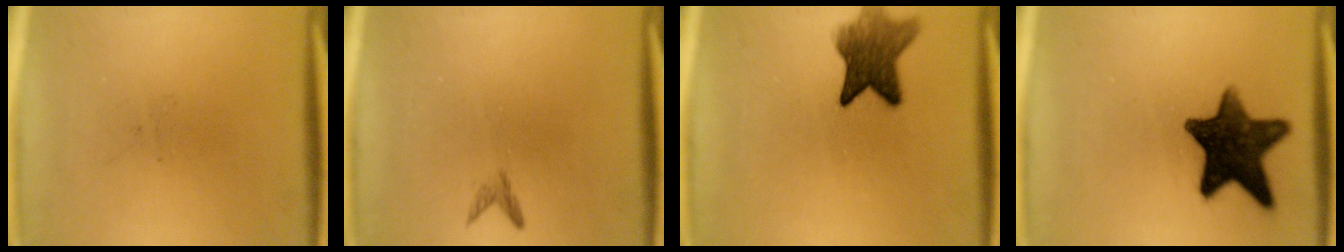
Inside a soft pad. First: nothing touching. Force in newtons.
{"total": 0.8}
{"total": 7.8}
{"total": 13.9}